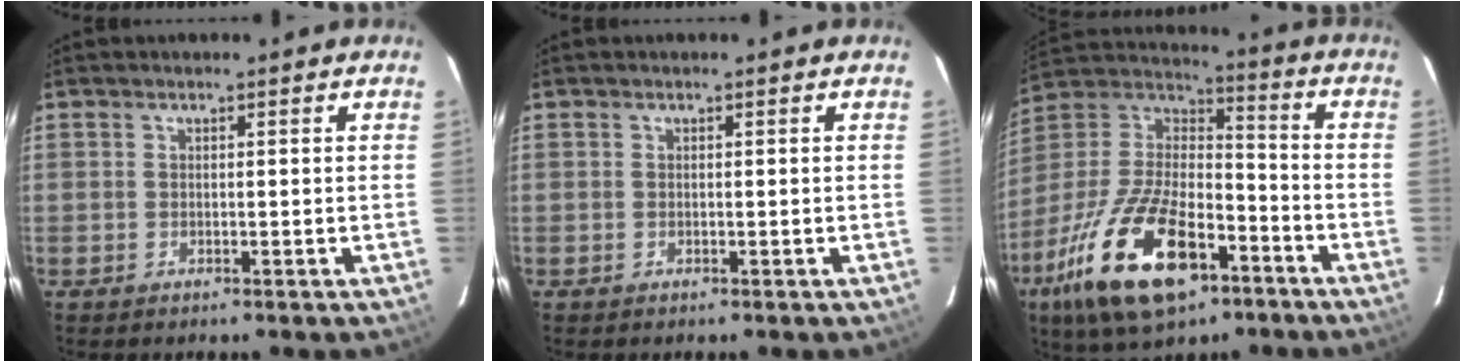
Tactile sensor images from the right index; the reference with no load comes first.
{"total": 0.0}
{"total": 24.0, "force": [-12.8, 10.6, 17.4], "torque": [-0.354, -0.026, -0.218]}